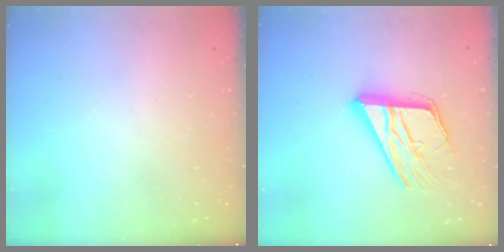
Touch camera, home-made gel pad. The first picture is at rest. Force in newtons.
{"total": 18.9, "press": 18.8, "slide": 1.7}